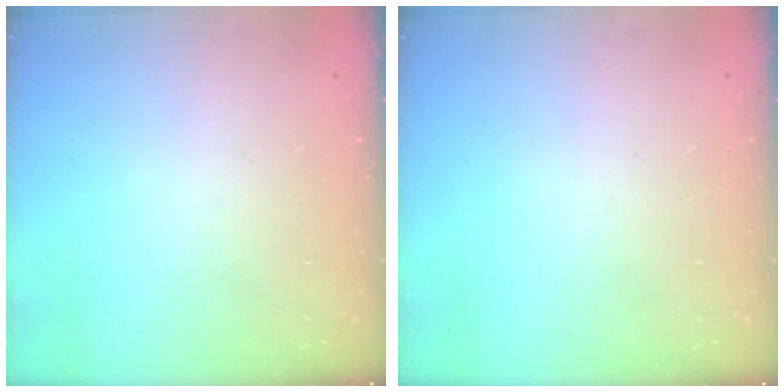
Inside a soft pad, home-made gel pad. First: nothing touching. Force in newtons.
{"total": 0.0}